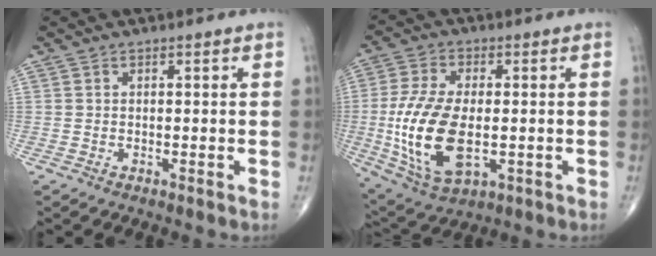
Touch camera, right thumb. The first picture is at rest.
{"total": 16.5, "force": [-2.1, 8.5, 14.0], "torque": [-0.292, -0.008, -0.026]}